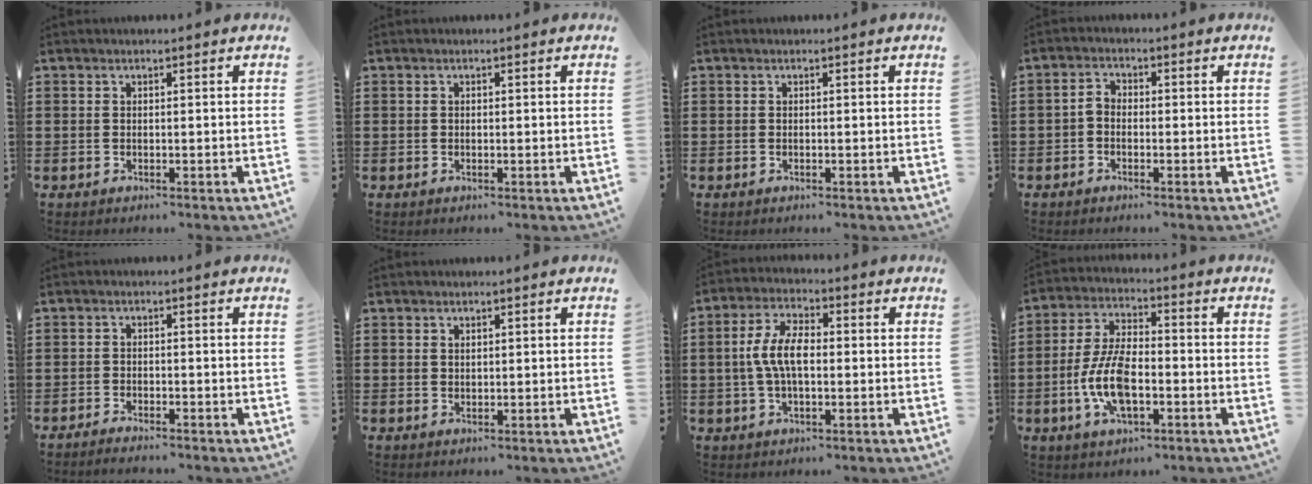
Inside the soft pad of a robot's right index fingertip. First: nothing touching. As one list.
[{"total": 0.0}, {"total": 0.0}, {"total": 2.1, "force": [-0.8, 1.3, 1.4], "torque": [-0.036, 0.003, -0.020]}, {"total": 1.4, "force": [-1.4, 0.0, 0.0], "torque": [-0.004, 0.004, -0.030]}, {"total": 0.9, "force": [0.6, 0.6, 0.3], "torque": [-0.007, 0.002, 0.012]}, {"total": 7.2, "force": [-0.2, 3.3, 6.4], "torque": [-0.145, 0.001, -0.012]}, {"total": 9.5, "force": [-2.6, 4.3, 8.1], "torque": [-0.191, -0.007, -0.054]}]